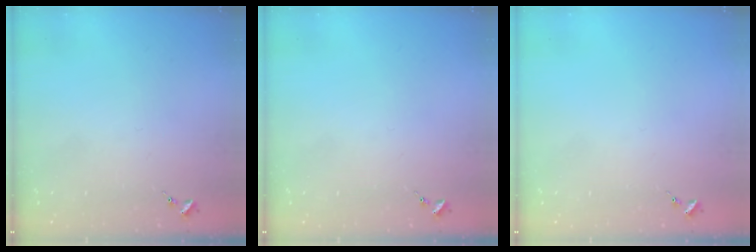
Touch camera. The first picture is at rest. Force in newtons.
{"total": 0.0}
{"total": 0.0}